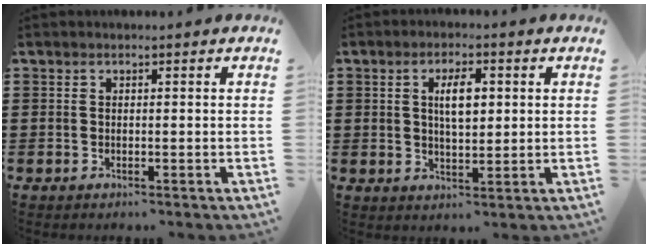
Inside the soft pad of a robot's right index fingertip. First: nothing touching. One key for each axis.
{"total": 5.1, "fx": 1.3, "fy": 2.1, "fz": 4.5, "tx": -0.077, "ty": 0.004, "tz": 0.017}